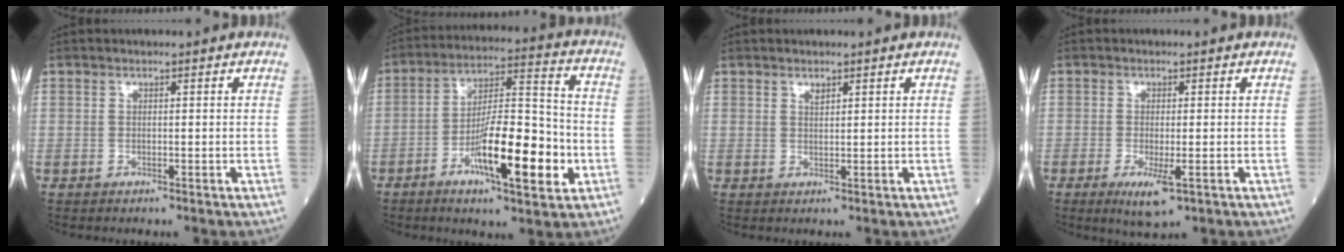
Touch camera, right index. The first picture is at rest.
{"total": 14.9, "force": [-4.9, 2.9, 13.7], "torque": [-0.235, 0.000, -0.081]}
{"total": 1.0, "force": [0.8, 0.3, 0.6], "torque": [-0.012, -0.003, 0.015]}
{"total": 4.5, "force": [-1.9, 1.0, 4.0], "torque": [-0.070, -0.010, -0.025]}